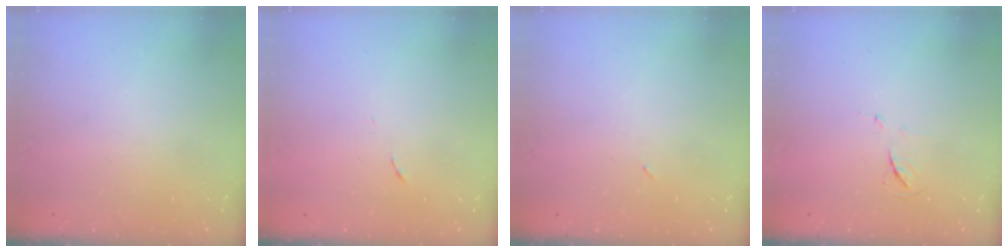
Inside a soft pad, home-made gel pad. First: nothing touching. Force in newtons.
{"total": 4.0, "press": 3.6, "slide": 1.7}
{"total": 2.1, "press": 1.9, "slide": 1.0}
{"total": 4.9, "press": 4.9, "slide": 0.7}